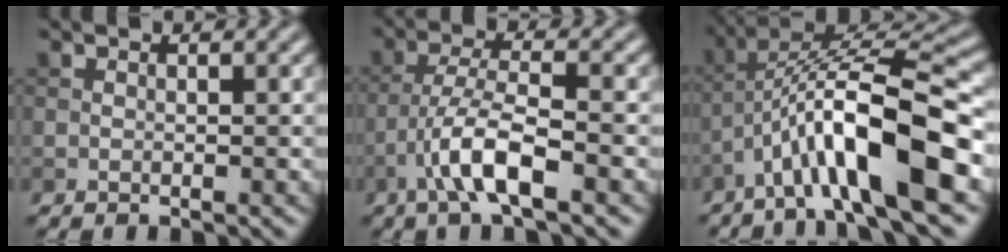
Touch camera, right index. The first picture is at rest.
{"total": 5.4, "force": [-2.6, 1.2, 4.5], "torque": [-0.089, 0.007, -0.054]}
{"total": 10.7, "force": [-4.3, 2.7, 9.5], "torque": [-0.160, 0.018, -0.073]}